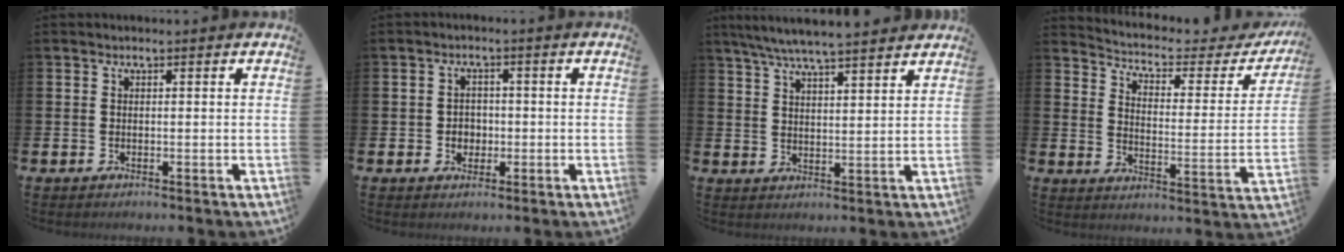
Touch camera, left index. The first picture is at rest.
{"total": 2.3, "force": [-0.3, 2.1, 0.8], "torque": [-0.008, 0.002, -0.012]}
{"total": 6.7, "force": [6.3, 0.1, 2.1], "torque": [-0.060, -0.028, 0.113]}
{"total": 4.4, "force": [3.7, 1.6, 1.8], "torque": [-0.059, -0.028, 0.053]}